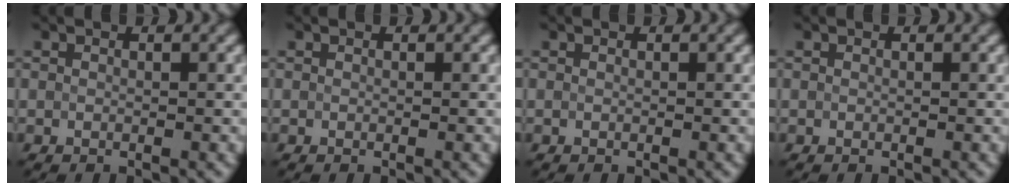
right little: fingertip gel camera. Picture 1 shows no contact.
{"total": 0.0}
{"total": 0.0}
{"total": 0.0}